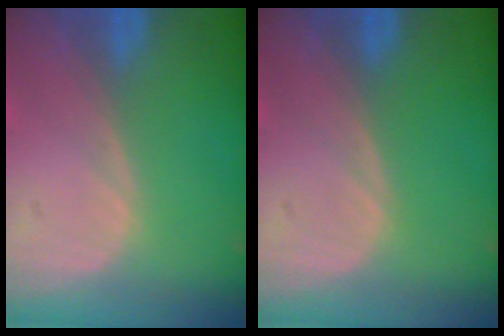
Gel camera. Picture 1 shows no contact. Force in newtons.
{"total": 0.0}